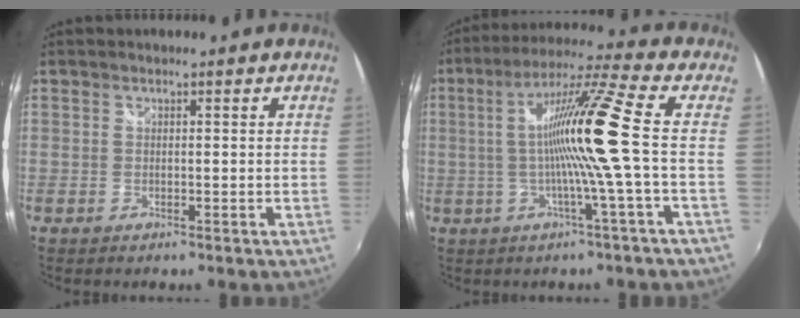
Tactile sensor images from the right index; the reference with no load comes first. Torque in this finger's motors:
{"motor_torque": [2.14, 0.00, 0.61, 0.21]}